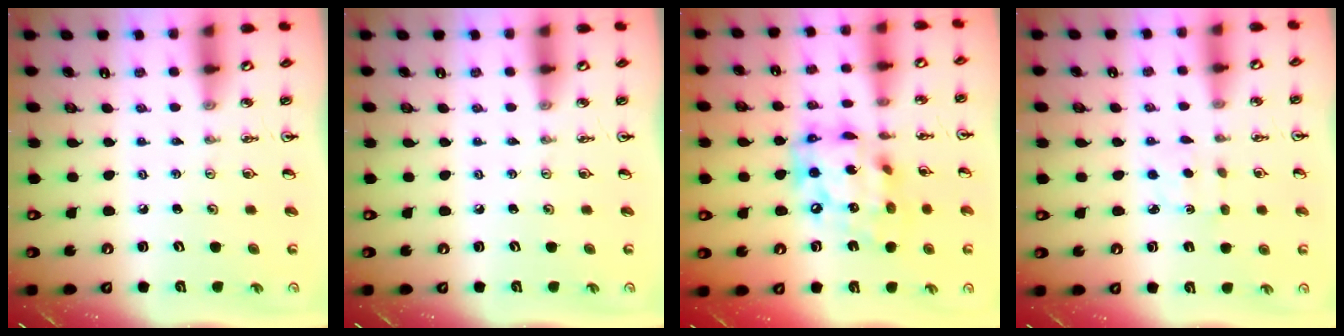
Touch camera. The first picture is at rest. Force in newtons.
{"total": 0.0}
{"total": 18.0, "press": 17.9, "slide": 1.8}
{"total": 1.9, "press": 1.9, "slide": 0.4}